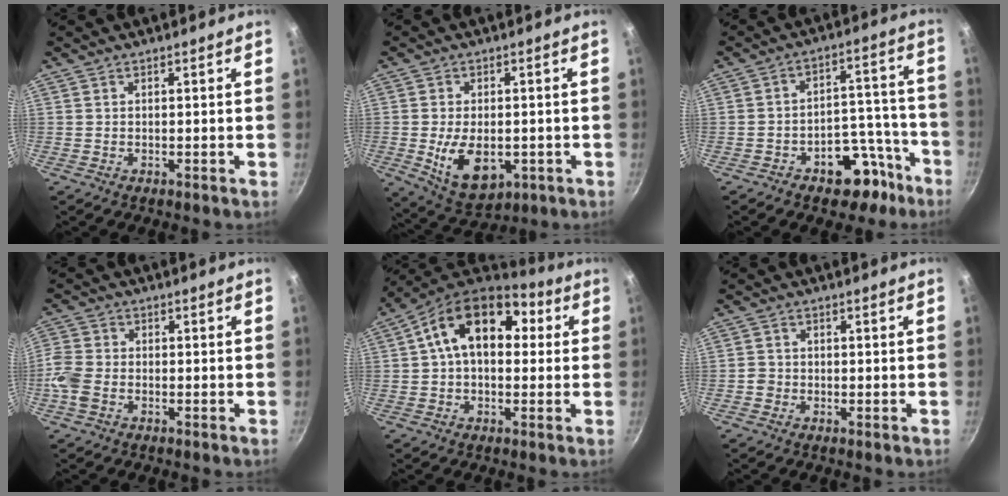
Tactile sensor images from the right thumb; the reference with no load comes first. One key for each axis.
{"total": 10.6, "fx": -2.2, "fy": 6.4, "fz": 8.1, "tx": -0.124, "ty": -0.006, "tz": -0.018}
{"total": 11.6, "fx": -7.0, "fy": 6.6, "fz": 6.4, "tx": -0.049, "ty": 0.074, "tz": -0.098}
{"total": 5.8, "fx": -1.9, "fy": 3.9, "fz": 3.7, "tx": -0.099, "ty": 0.006, "tz": -0.046}
{"total": 16.3, "fx": 3.1, "fy": 10.3, "fz": 12.2, "tx": -0.166, "ty": 0.040, "tz": 0.039}
{"total": 1.6, "fx": -0.6, "fy": 1.4, "fz": 0.5, "tx": -0.003, "ty": 0.006, "tz": -0.016}